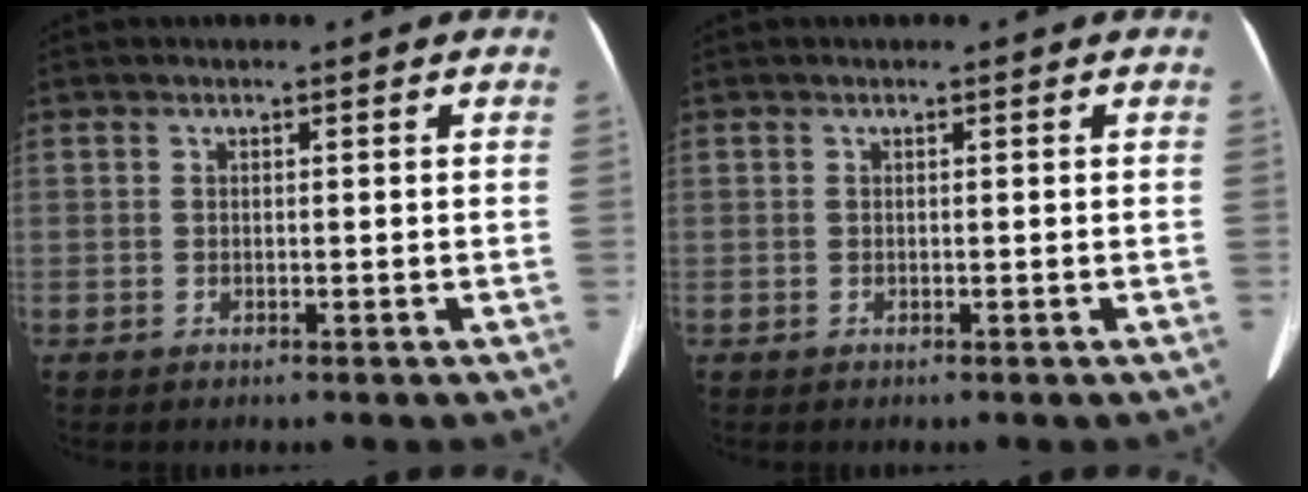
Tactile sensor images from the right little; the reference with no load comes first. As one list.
[{"total": 0.0}]